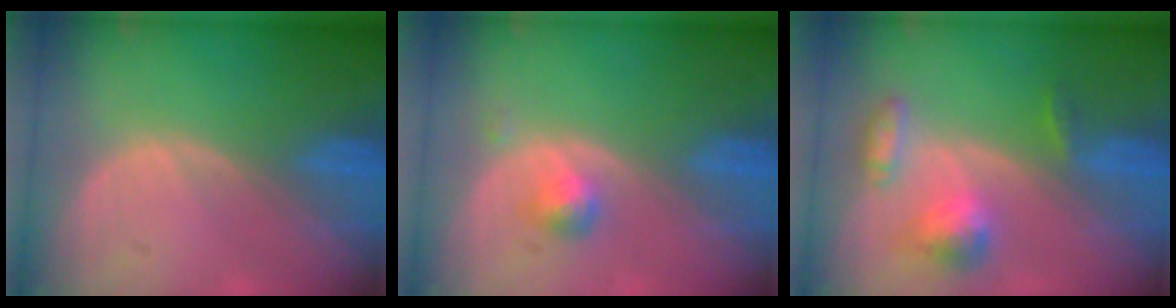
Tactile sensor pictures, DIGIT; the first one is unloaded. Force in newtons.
{"total": 2.2, "press": 2.2, "slide": 0.2}
{"total": 5.8, "press": 5.3, "slide": 2.3}